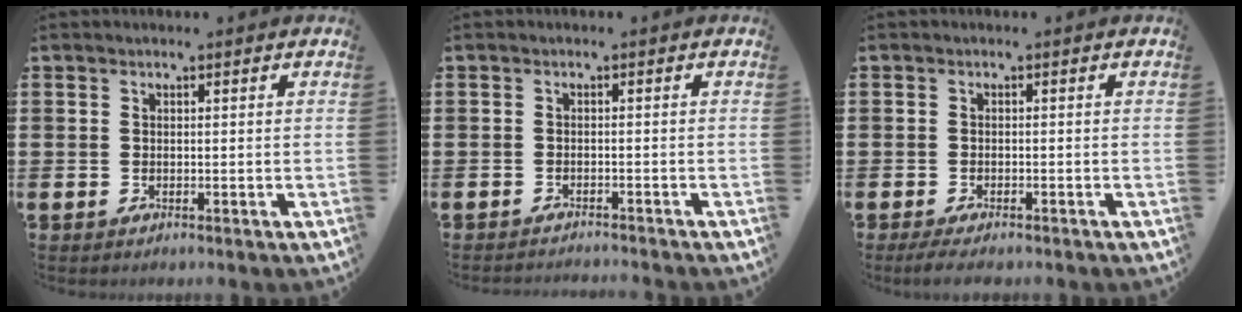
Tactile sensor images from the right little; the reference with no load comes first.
{"total": 1.1, "force": [-1.1, -0.1, -0.1], "torque": [-0.001, 0.002, -0.022]}
{"total": 1.4, "force": [-1.0, 0.3, 0.9], "torque": [-0.016, 0.000, -0.019]}